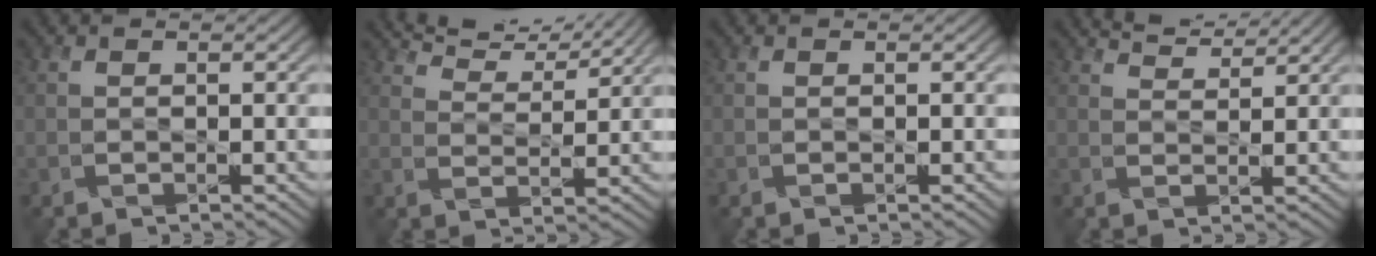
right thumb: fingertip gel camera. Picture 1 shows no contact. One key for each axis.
{"total": 6.5, "fx": 6.2, "fy": 0.8, "fz": 1.5, "tx": -0.050, "ty": 0.011, "tz": 0.110}
{"total": 0.0}
{"total": 3.3, "fx": 3.3, "fy": 0.3, "fz": 0.4, "tx": -0.012, "ty": 0.006, "tz": 0.059}